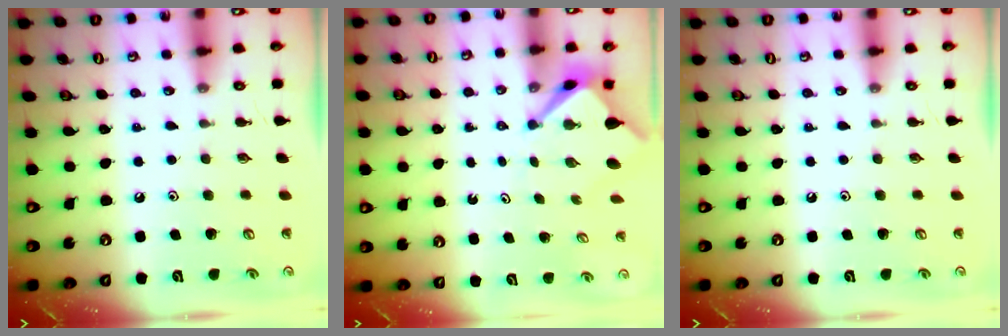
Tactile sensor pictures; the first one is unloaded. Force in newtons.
{"total": 3.4, "press": 3.4, "slide": 0.3}
{"total": 0.0}